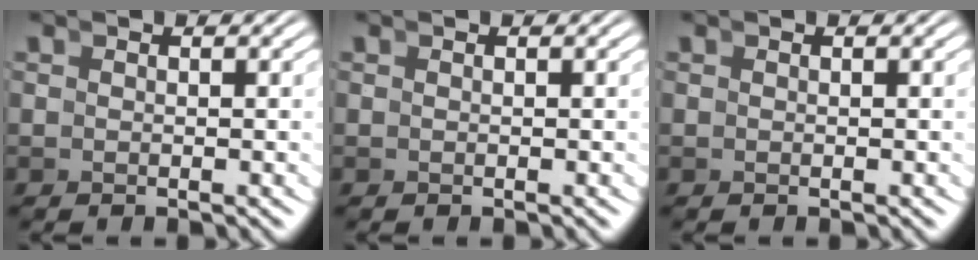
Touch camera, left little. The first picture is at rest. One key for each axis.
{"total": 0.0}
{"total": 0.0}